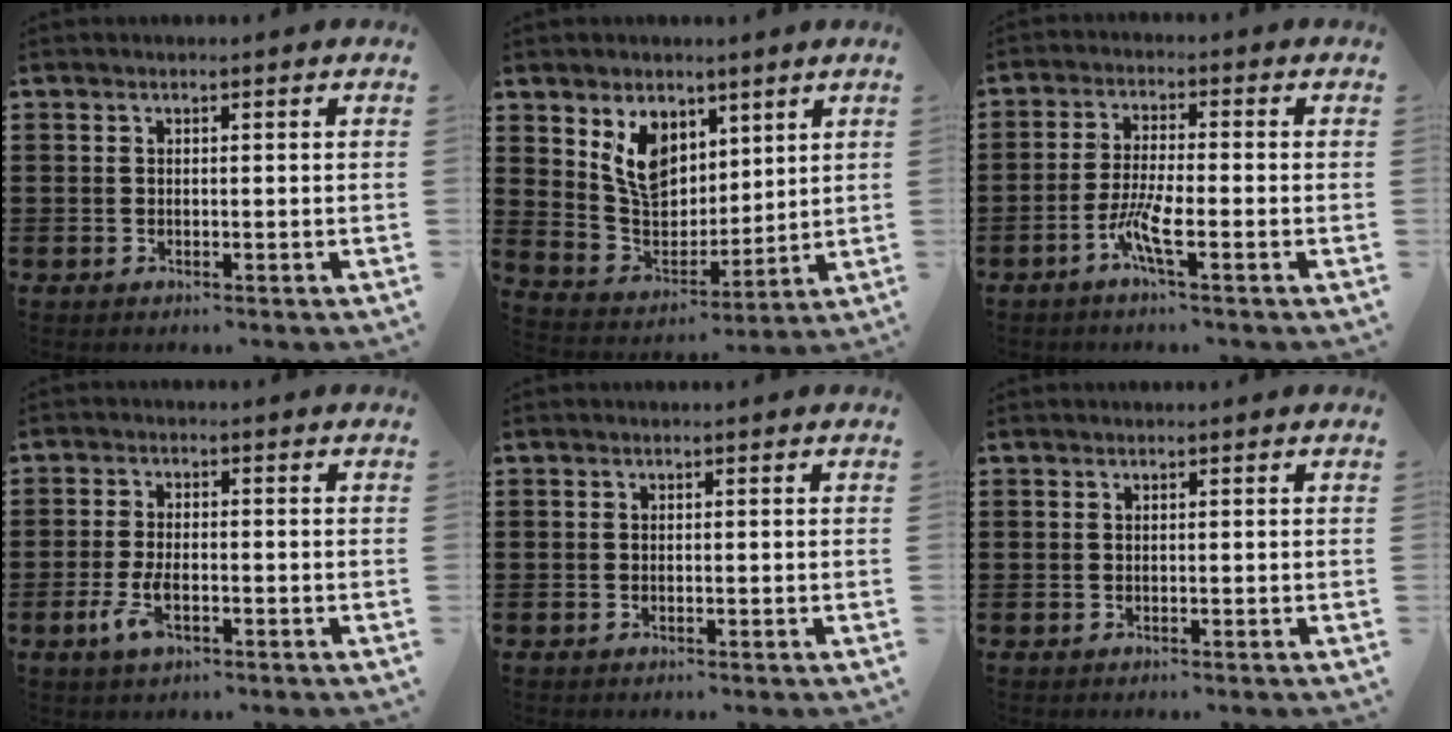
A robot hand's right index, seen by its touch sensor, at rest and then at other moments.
{"total": 8.2, "force": [4.6, 5.8, 3.5], "torque": [-0.098, -0.003, 0.092]}
{"total": 5.4, "force": [-2.6, 0.6, 4.7], "torque": [-0.104, -0.013, -0.054]}
{"total": 4.6, "force": [-1.7, 1.9, 3.8], "torque": [-0.092, -0.007, -0.037]}
{"total": 0.0}
{"total": 0.0}